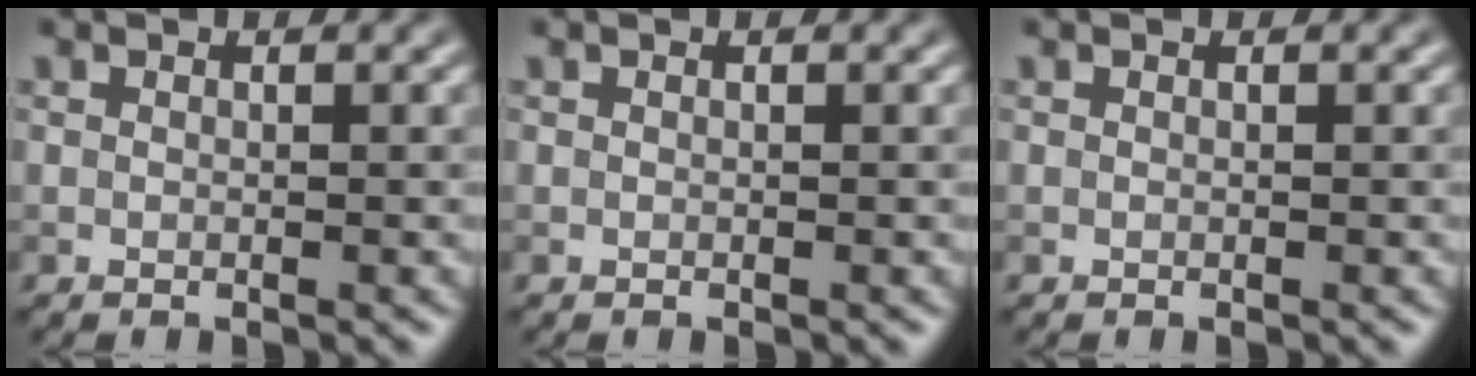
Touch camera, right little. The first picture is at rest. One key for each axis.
{"total": 0.0}
{"total": 0.0}